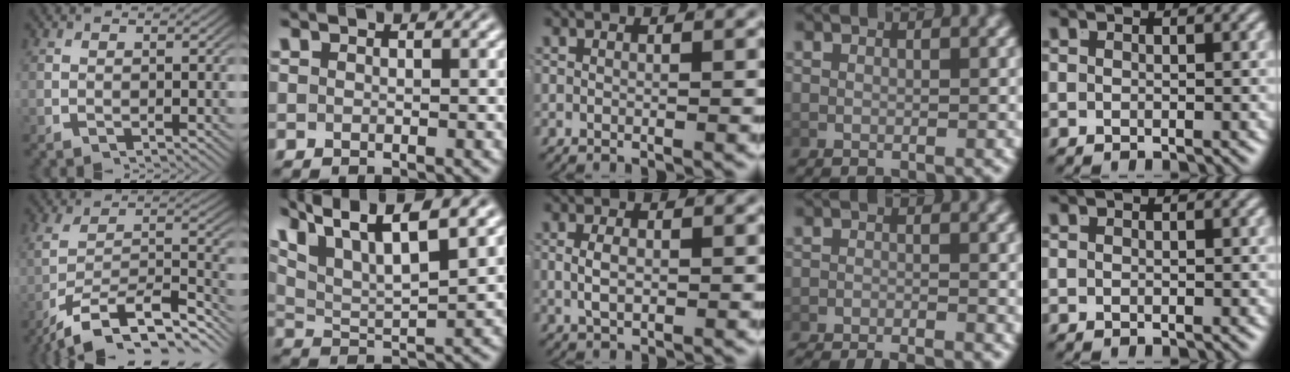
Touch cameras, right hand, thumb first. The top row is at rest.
{"thumb": {"total": 13.0, "force": [-7.5, 7.5, 7.6], "torque": [-0.143, -0.043, -0.098]}, "index": {"total": 7.6, "force": [3.9, 3.8, 5.2], "torque": [-0.098, -0.007, 0.069]}, "middle": {"total": 1.8, "force": [-0.1, 0.9, 1.6], "torque": [-0.030, -0.004, 0.005]}, "ring": {"total": 6.7, "force": [-6.5, 1.3, 0.8], "torque": [0.001, -0.010, -0.105]}}